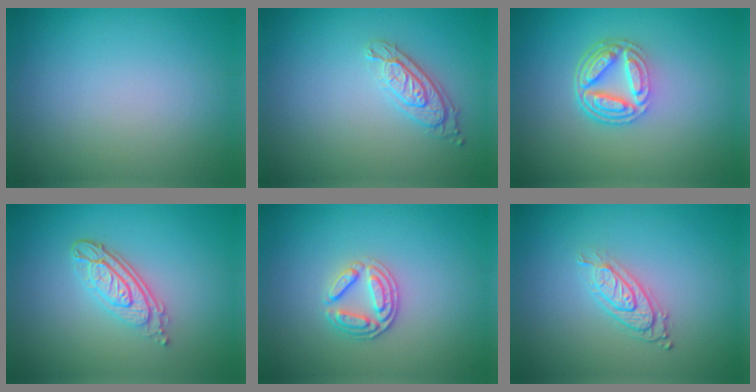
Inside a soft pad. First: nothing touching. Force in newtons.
{"total": 3.0, "press": 2.3, "slide": 1.9}
{"total": 4.7, "press": 3.4, "slide": 3.2}
{"total": 4.1, "press": 3.0, "slide": 2.7}
{"total": 2.7, "press": 2.5, "slide": 0.8}
{"total": 3.2, "press": 2.2, "slide": 2.2}